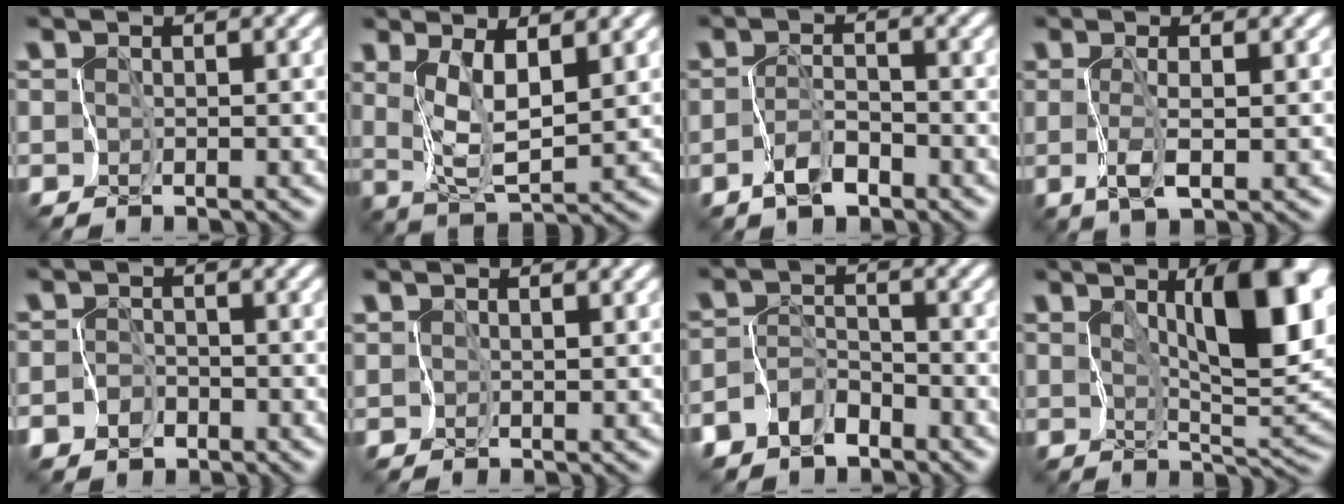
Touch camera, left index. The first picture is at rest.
{"total": 3.7, "force": [2.2, 0.4, 2.9], "torque": [-0.067, -0.006, 0.052]}
{"total": 2.0, "force": [-1.3, 0.8, 1.3], "torque": [-0.026, 0.010, -0.026]}
{"total": 1.8, "force": [0.2, 0.0, 1.8], "torque": [-0.048, 0.002, 0.008]}
{"total": 1.9, "force": [-0.9, 1.6, 0.3], "torque": [0.013, 0.005, -0.020]}
{"total": 0.9, "force": [0.8, 0.1, -0.2], "torque": [0.005, 0.005, 0.019]}
{"total": 2.9, "force": [-2.2, 1.6, 0.8], "torque": [-0.016, 0.006, -0.044]}
{"total": 9.3, "force": [3.3, 2.8, 8.2], "torque": [-0.120, 0.008, 0.060]}